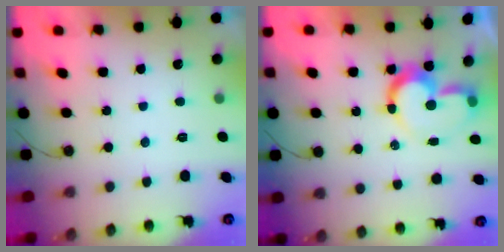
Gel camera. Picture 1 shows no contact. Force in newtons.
{"total": 12.1, "press": 12.0, "slide": 1.0}